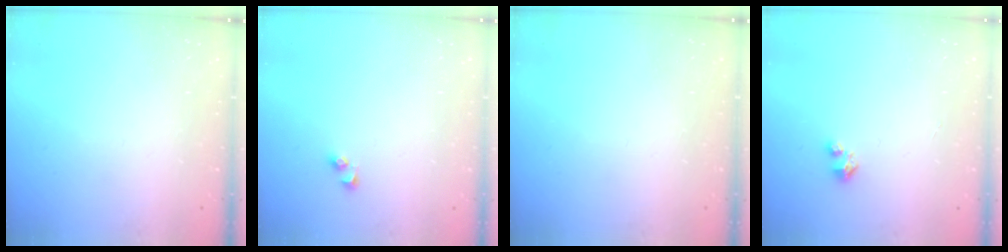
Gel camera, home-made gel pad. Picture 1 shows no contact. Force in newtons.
{"total": 2.5, "press": 2.5, "slide": 0.3}
{"total": 0.0}
{"total": 1.6, "press": 1.6, "slide": 0.2}